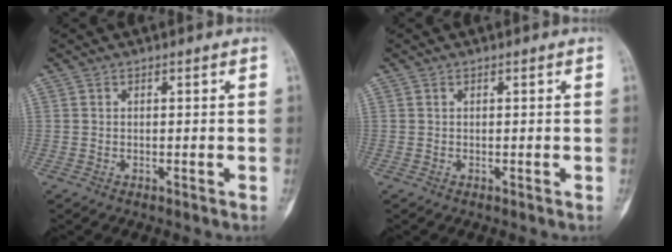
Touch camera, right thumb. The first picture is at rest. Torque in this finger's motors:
{"motor_torque": [-0.16, -0.07, 0.17, -0.21, -0.02]}